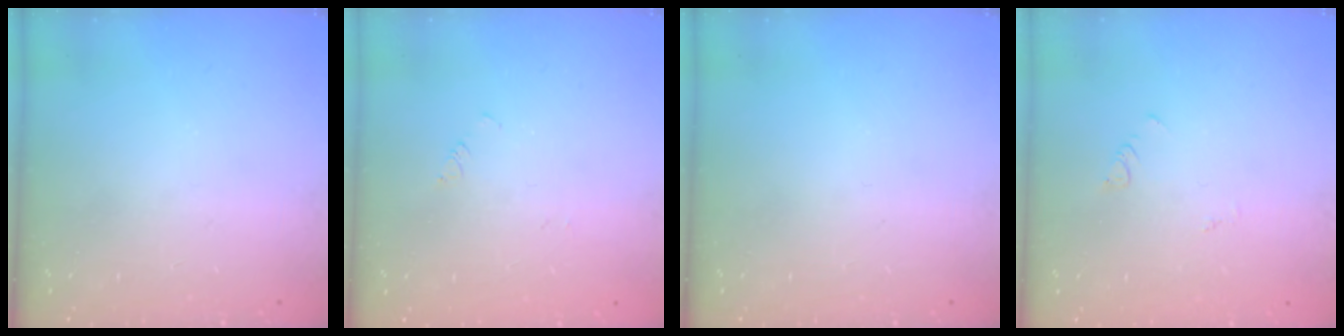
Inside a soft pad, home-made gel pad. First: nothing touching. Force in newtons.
{"total": 1.4, "press": 1.3, "slide": 0.3}
{"total": 0.0}
{"total": 1.9, "press": 1.9, "slide": 0.4}